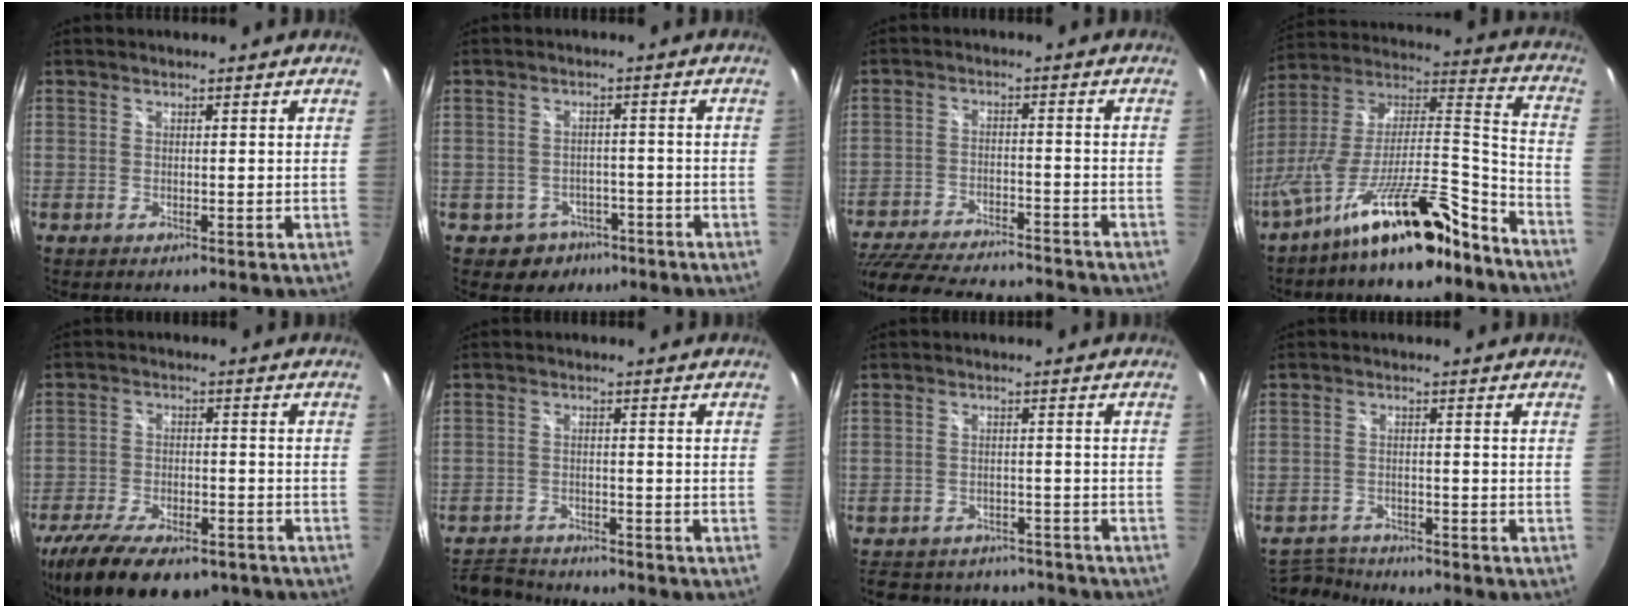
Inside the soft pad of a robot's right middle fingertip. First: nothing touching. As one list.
[{"total": 5.9, "force": [-3.7, 4.6, 0.7], "torque": [-0.023, 0.017, -0.041]}, {"total": 24.6, "force": [-21.1, 6.5, 10.9], "torque": [-0.230, -0.036, -0.305]}, {"total": 19.9, "force": [-15.0, 3.5, 12.5], "torque": [-0.199, -0.001, -0.257]}, {"total": 18.9, "force": [-13.4, 7.9, 10.7], "torque": [-0.226, -0.042, -0.210]}, {"total": 8.3, "force": [-7.8, 2.2, 1.6], "torque": [-0.058, -0.001, -0.135]}, {"total": 16.9, "force": [-14.3, 7.1, 5.5], "torque": [-0.125, 0.022, -0.186]}, {"total": 7.4, "force": [-7.1, 1.8, 1.1], "torque": [-0.044, 0.001, -0.125]}]